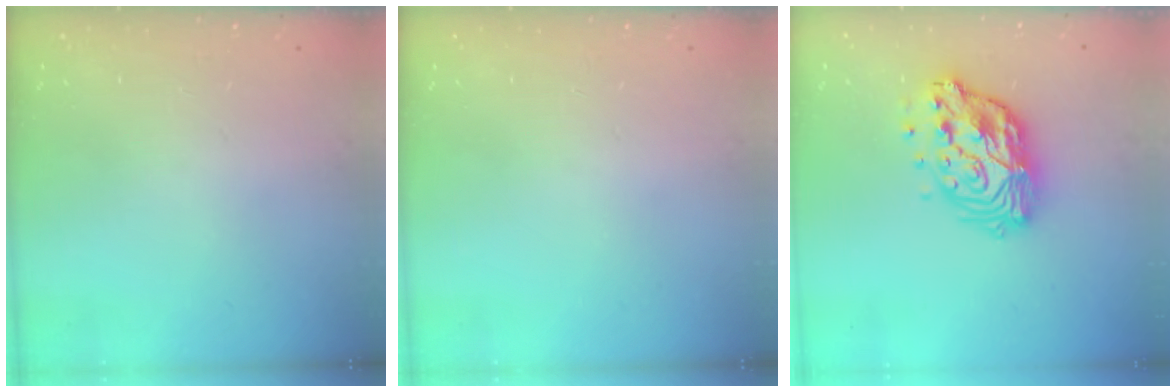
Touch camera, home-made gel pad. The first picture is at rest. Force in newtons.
{"total": 0.0}
{"total": 15.5, "press": 15.5, "slide": 1.3}